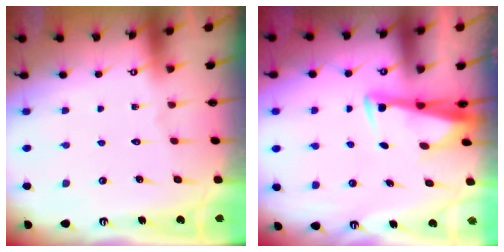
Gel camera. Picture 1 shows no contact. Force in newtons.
{"total": 3.4, "press": 3.3, "slide": 0.8}